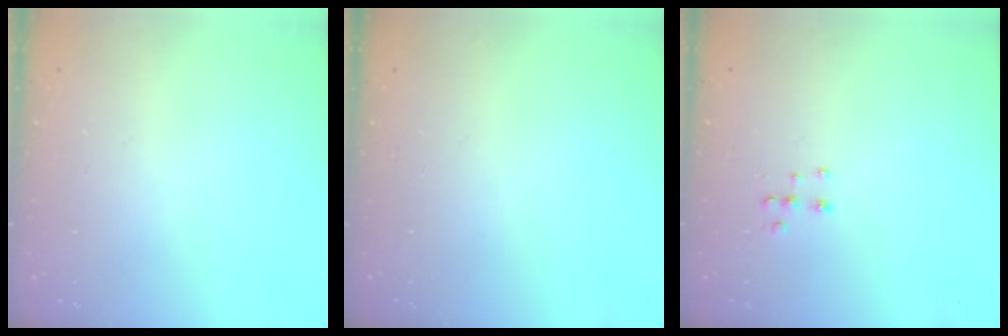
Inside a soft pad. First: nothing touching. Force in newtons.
{"total": 0.0}
{"total": 5.3, "press": 5.2, "slide": 0.5}